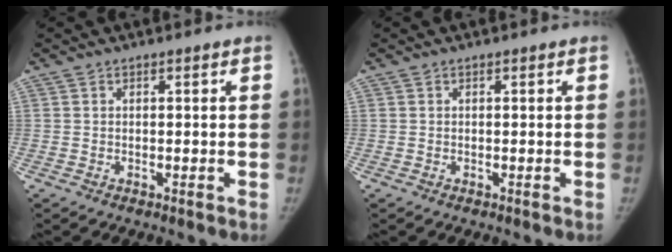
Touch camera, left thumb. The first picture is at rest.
{"total": 0.0}